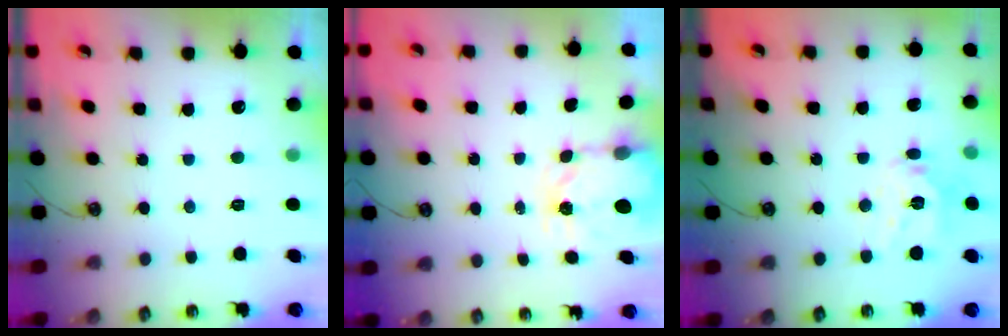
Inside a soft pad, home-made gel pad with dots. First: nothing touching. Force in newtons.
{"total": 3.7, "press": 3.6, "slide": 0.5}
{"total": 13.1, "press": 13.0, "slide": 2.0}